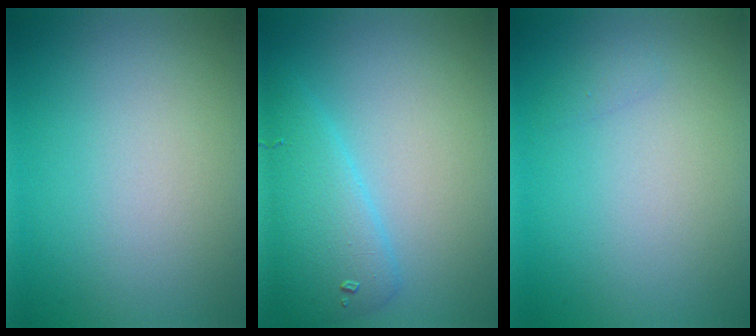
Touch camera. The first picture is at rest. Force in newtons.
{"total": 3.7, "press": 3.7, "slide": 0.2}
{"total": 0.5, "press": 0.5, "slide": 0.0}